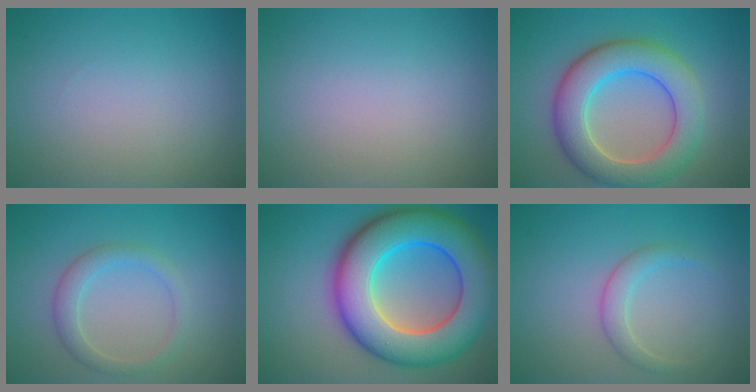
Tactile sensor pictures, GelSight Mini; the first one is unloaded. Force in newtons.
{"total": 0.0}
{"total": 7.8, "press": 7.8, "slide": 0.2}
{"total": 2.4, "press": 2.4, "slide": 0.0}
{"total": 13.3, "press": 13.3, "slide": 0.4}
{"total": 1.8, "press": 1.8, "slide": 0.2}